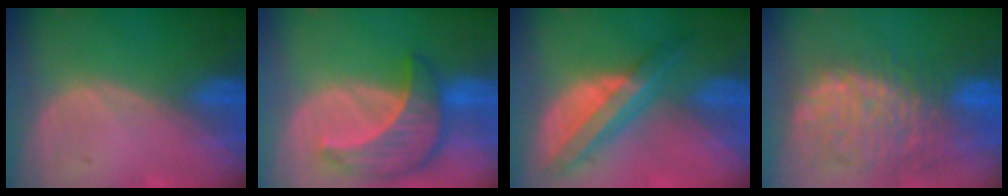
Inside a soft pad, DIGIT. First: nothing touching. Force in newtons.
{"total": 8.7, "press": 7.8, "slide": 3.7}
{"total": 8.0, "press": 6.6, "slide": 4.5}
{"total": 12.7, "press": 11.1, "slide": 6.1}